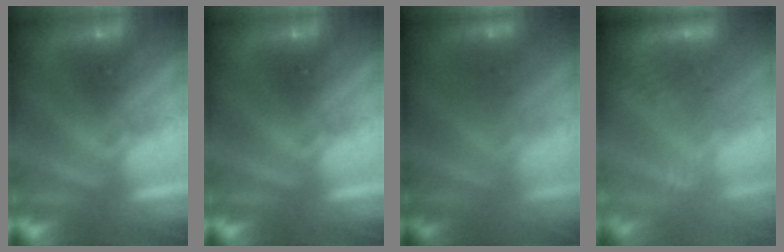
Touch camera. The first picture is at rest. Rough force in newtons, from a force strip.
{"total": 0.0}
{"total": 2.4}
{"total": 3.0}